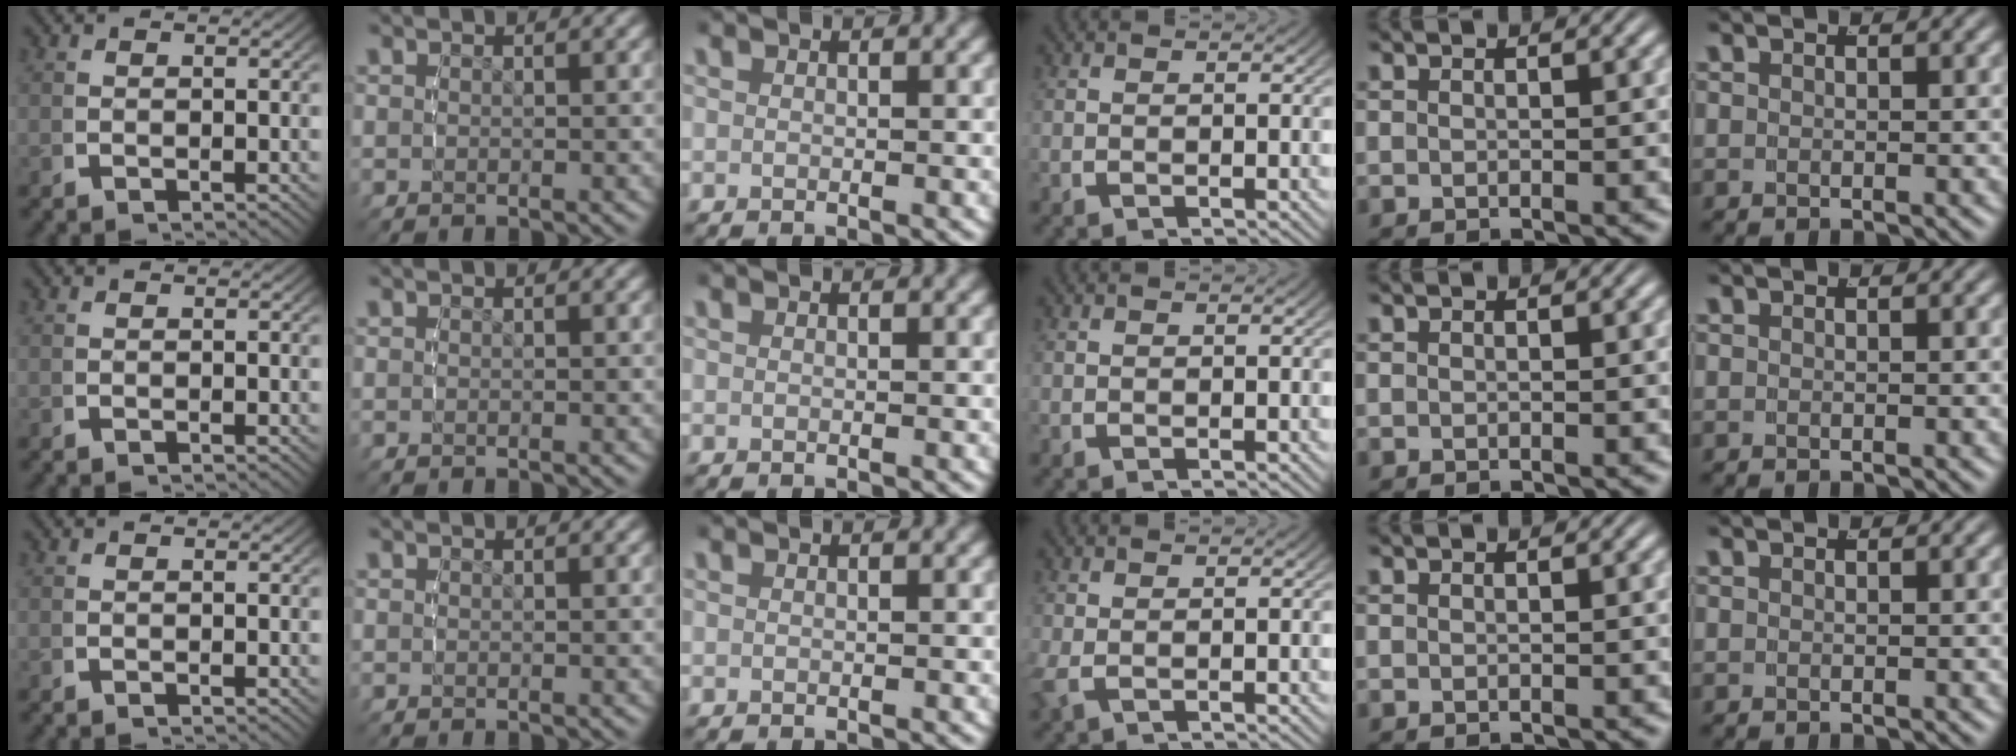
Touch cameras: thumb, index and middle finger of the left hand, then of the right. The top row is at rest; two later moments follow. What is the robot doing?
{"motion": "lift_and_place", "object": "button"}